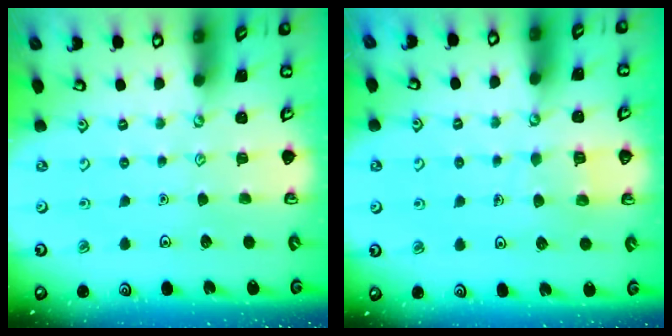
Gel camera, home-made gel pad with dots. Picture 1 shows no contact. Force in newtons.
{"total": 5.7, "press": 5.6, "slide": 0.4}